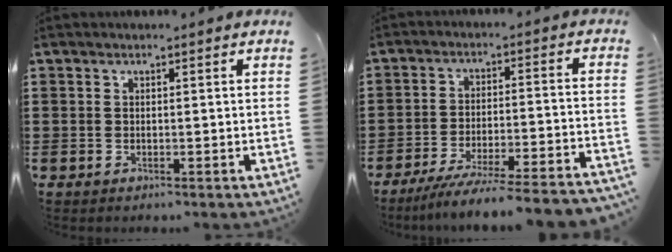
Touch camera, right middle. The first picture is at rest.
{"total": 7.0, "force": [-6.4, -0.8, 2.7], "torque": [-0.046, -0.010, -0.124]}